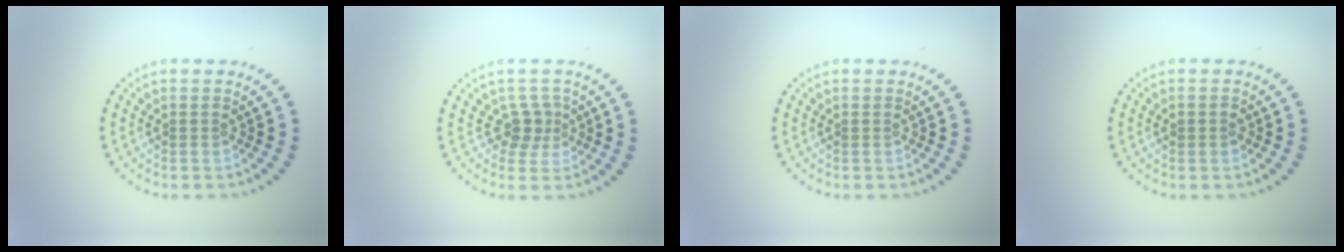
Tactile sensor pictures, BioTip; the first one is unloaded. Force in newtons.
{"total": 2.0, "press": 1.5, "slide": 1.3}
{"total": 0.0}
{"total": 0.7, "press": 0.7, "slide": 0.3}